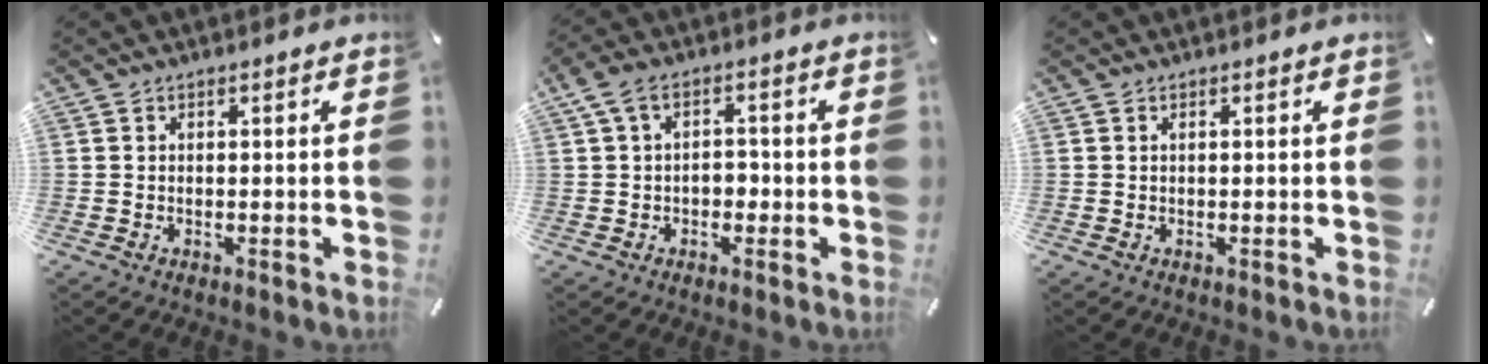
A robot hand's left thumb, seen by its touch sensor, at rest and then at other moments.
{"total": 5.8, "force": [-0.6, 4.4, 3.8], "torque": [-0.063, 0.014, -0.012]}
{"total": 0.0}